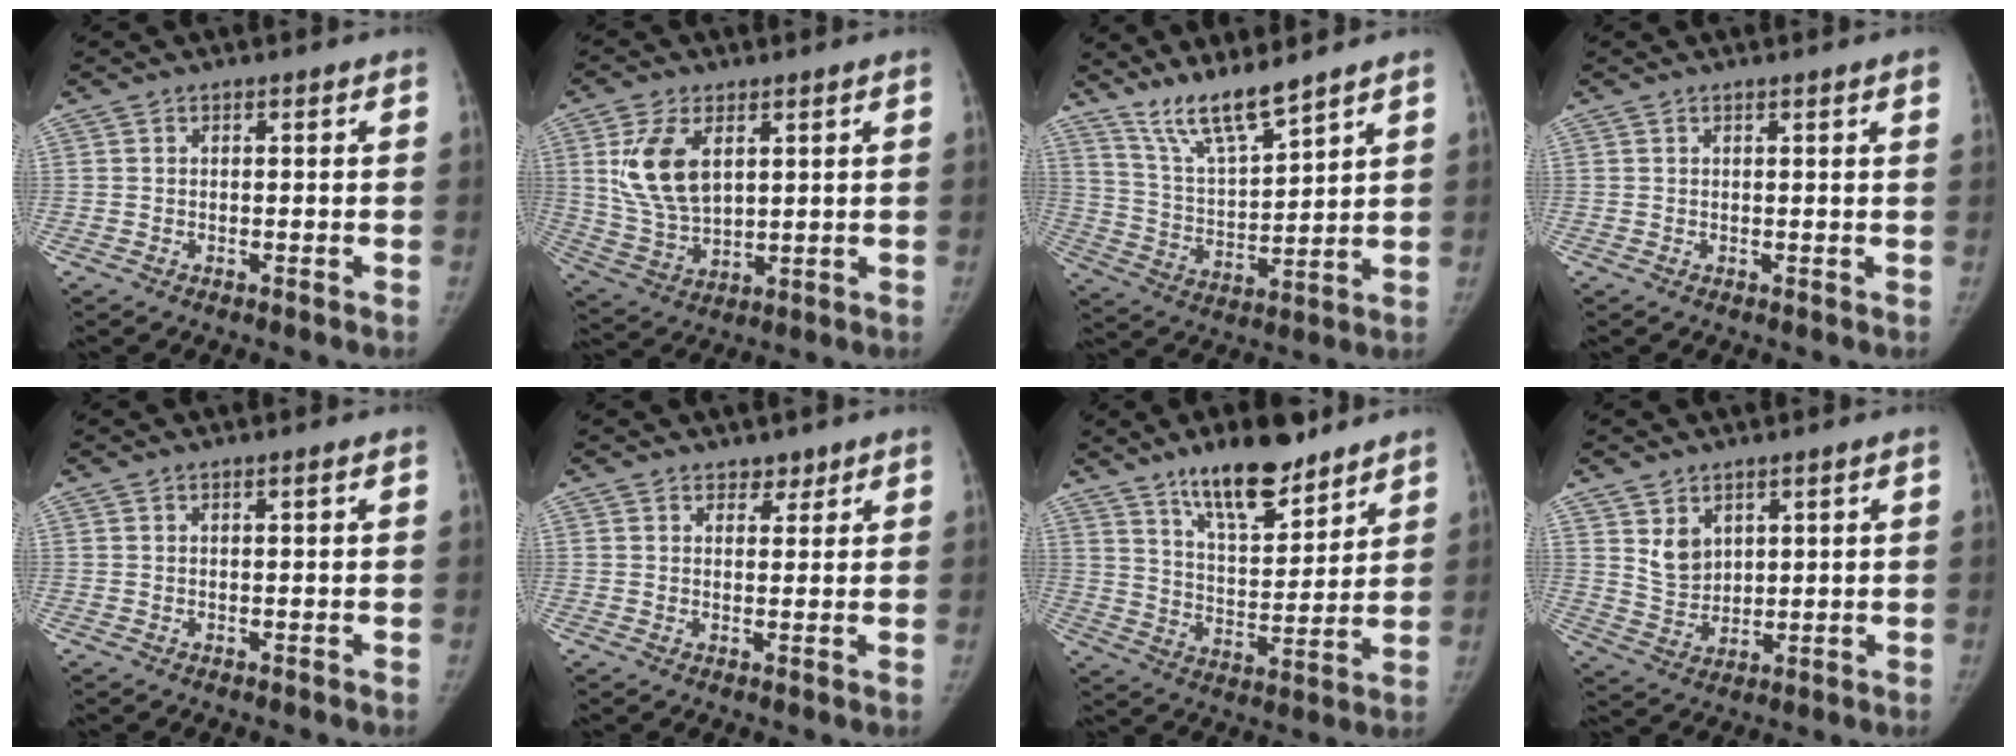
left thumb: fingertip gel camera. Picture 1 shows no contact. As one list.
[{"total": 11.9, "force": [3.7, 6.8, 9.0], "torque": [-0.164, -0.013, 0.082]}, {"total": 10.3, "force": [8.7, 1.1, 5.4], "torque": [-0.091, -0.059, 0.174]}, {"total": 2.1, "force": [1.4, -0.1, 1.6], "torque": [-0.019, 0.002, 0.013]}, {"total": 0.0}, {"total": 2.1, "force": [1.7, 1.3, 0.3], "torque": [0.018, -0.008, 0.020]}, {"total": 15.1, "force": [11.0, 5.2, 8.9], "torque": [-0.109, -0.070, 0.189]}, {"total": 5.5, "force": [2.7, 4.0, 2.6], "torque": [-0.023, -0.023, 0.063]}]